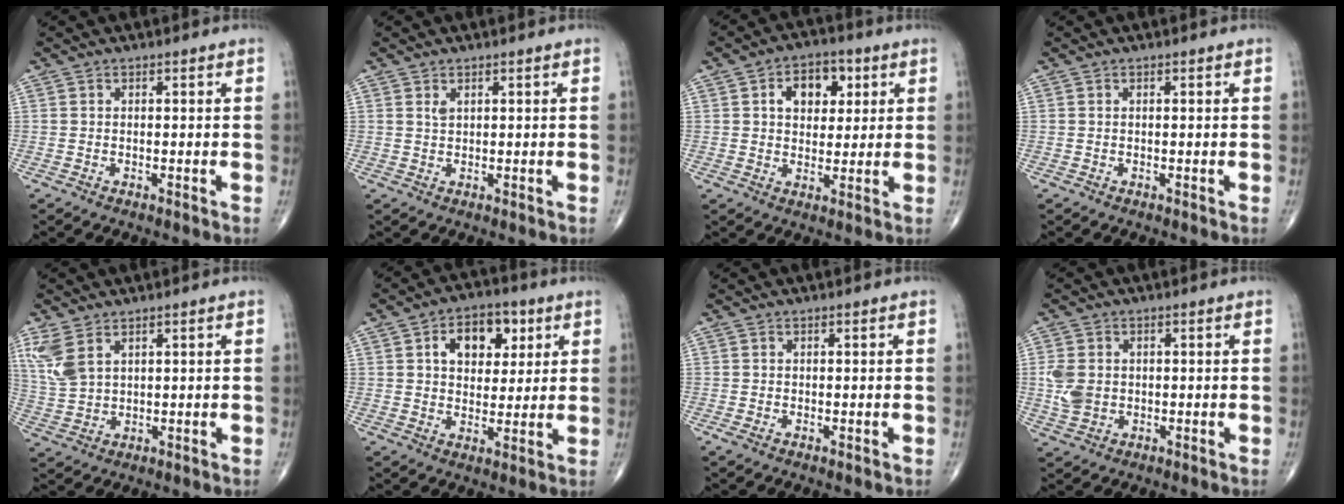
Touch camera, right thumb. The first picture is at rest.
{"total": 1.3, "force": [0.7, 0.6, 0.9], "torque": [-0.016, 0.000, 0.018]}
{"total": 8.7, "force": [2.8, 6.0, 5.7], "torque": [-0.047, -0.001, 0.039]}
{"total": 0.0}
{"total": 6.6, "force": [3.6, 3.3, 4.4], "torque": [-0.107, -0.004, 0.086]}
{"total": 10.7, "force": [3.8, 7.1, 7.1], "torque": [-0.065, -0.004, 0.056]}
{"total": 0.8, "force": [-0.1, 0.5, 0.6], "torque": [-0.016, 0.000, -0.004]}
{"total": 5.4, "force": [0.2, 4.0, 3.5], "torque": [-0.073, 0.000, 0.010]}